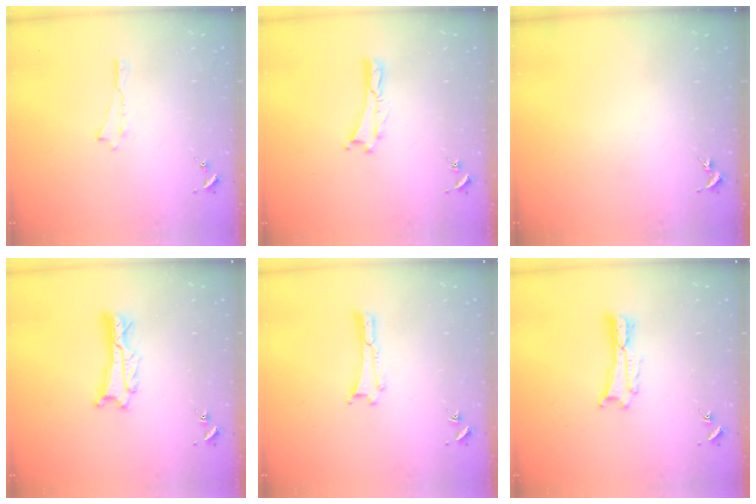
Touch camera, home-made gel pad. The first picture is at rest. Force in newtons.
{"total": 0.0}
{"total": 0.0}
{"total": 1.5, "press": 1.5, "slide": 0.2}
{"total": 0.0}
{"total": 1.2, "press": 1.1, "slide": 0.2}